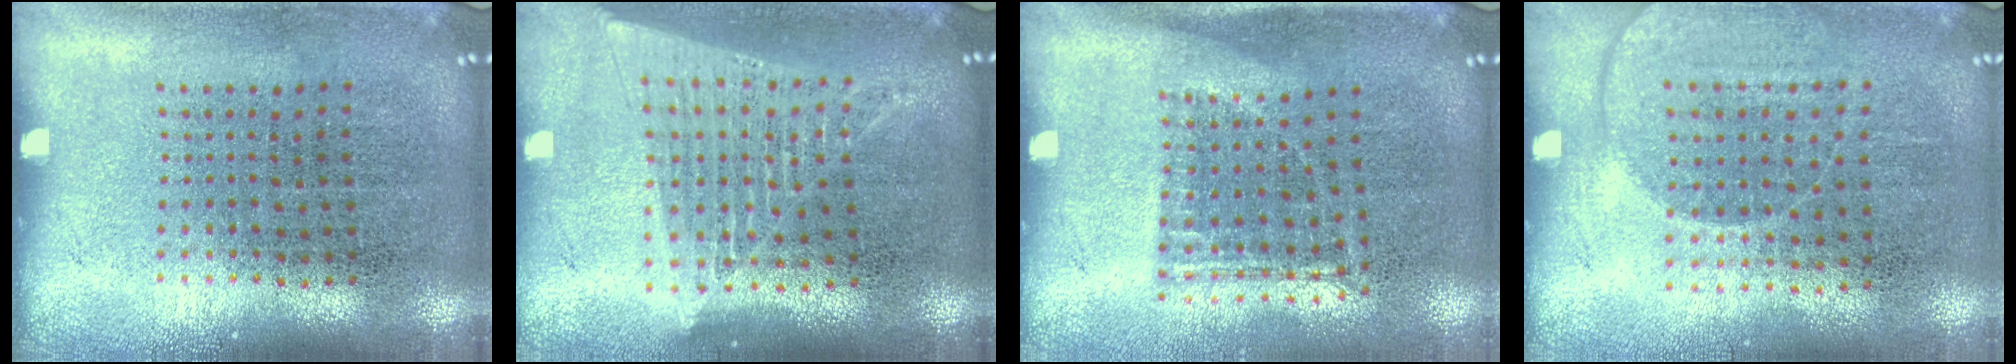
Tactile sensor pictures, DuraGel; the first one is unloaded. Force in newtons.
{"total": 1.6, "press": 1.4, "slide": 0.7}
{"total": 1.2, "press": 0.9, "slide": 0.8}
{"total": 1.4, "press": 1.3, "slide": 0.5}